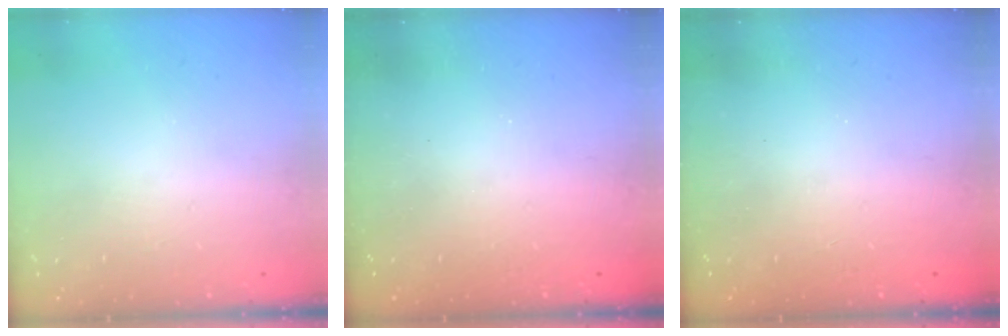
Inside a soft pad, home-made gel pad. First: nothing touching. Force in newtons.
{"total": 2.4, "press": 2.2, "slide": 0.8}
{"total": 2.4, "press": 2.3, "slide": 0.8}